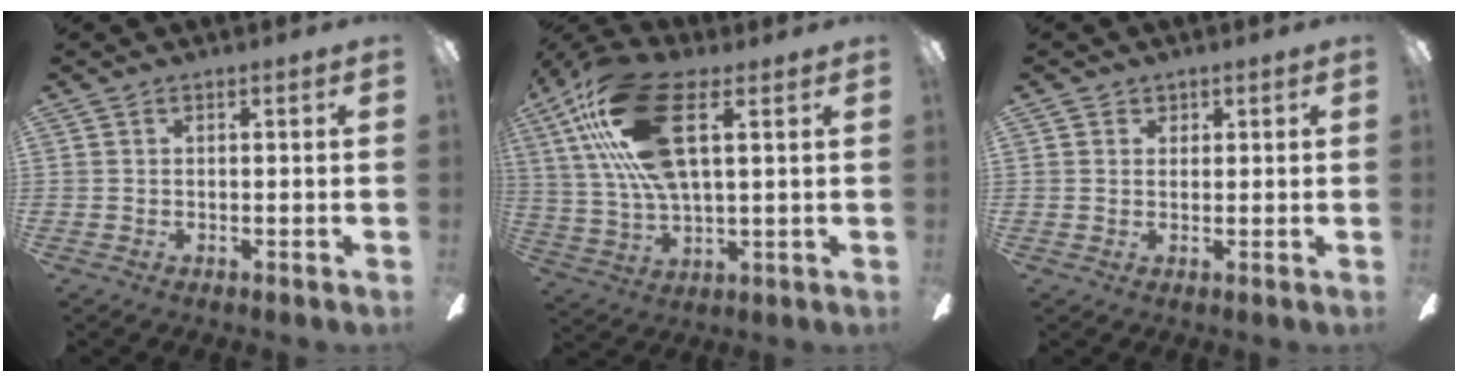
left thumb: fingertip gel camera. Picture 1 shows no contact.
{"total": 21.8, "force": [9.0, 9.1, 17.6], "torque": [-0.384, -0.015, 0.151]}
{"total": 1.5, "force": [0.8, 1.2, 0.1], "torque": [0.004, 0.001, 0.013]}